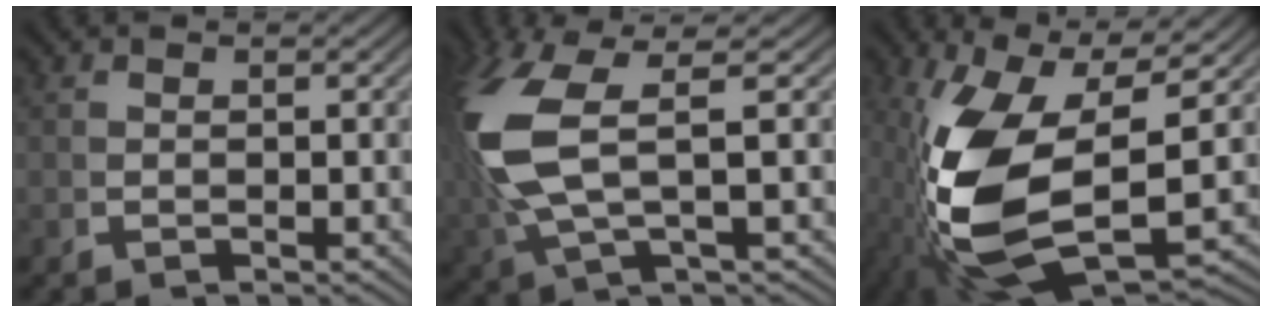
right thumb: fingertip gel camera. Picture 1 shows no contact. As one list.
[{"total": 9.5, "force": [0.9, 4.9, 8.1], "torque": [-0.196, -0.011, 0.026]}, {"total": 14.4, "force": [-1.2, 7.7, 12.0], "torque": [-0.258, -0.051, 0.013]}]